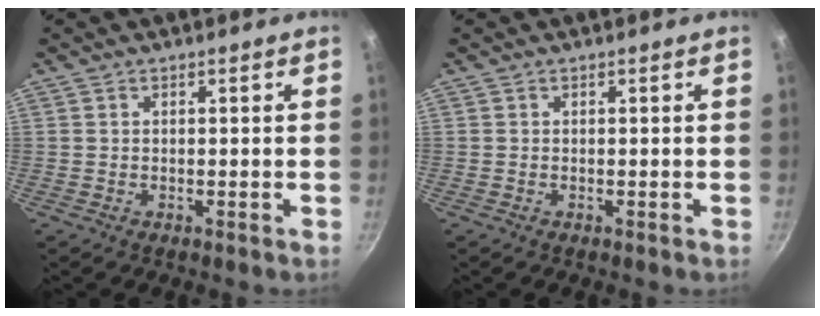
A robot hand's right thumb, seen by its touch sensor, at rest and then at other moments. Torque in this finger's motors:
{"motor_torque": [0.02, 0.24, 0.28, 0.13, 0.04]}